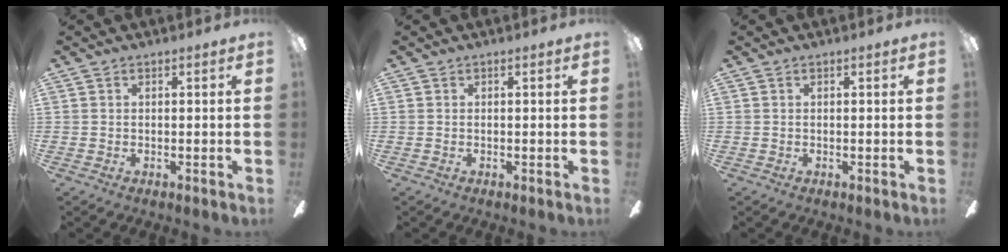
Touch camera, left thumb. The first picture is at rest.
{"total": 0.0}
{"total": 0.0}